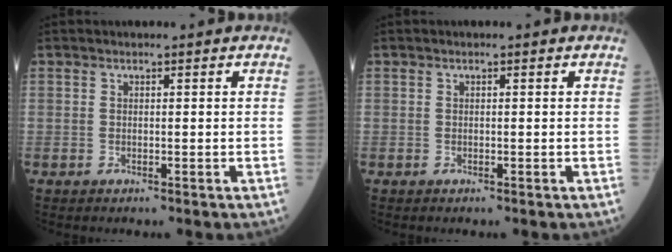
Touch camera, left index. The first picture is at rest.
{"total": 0.0}